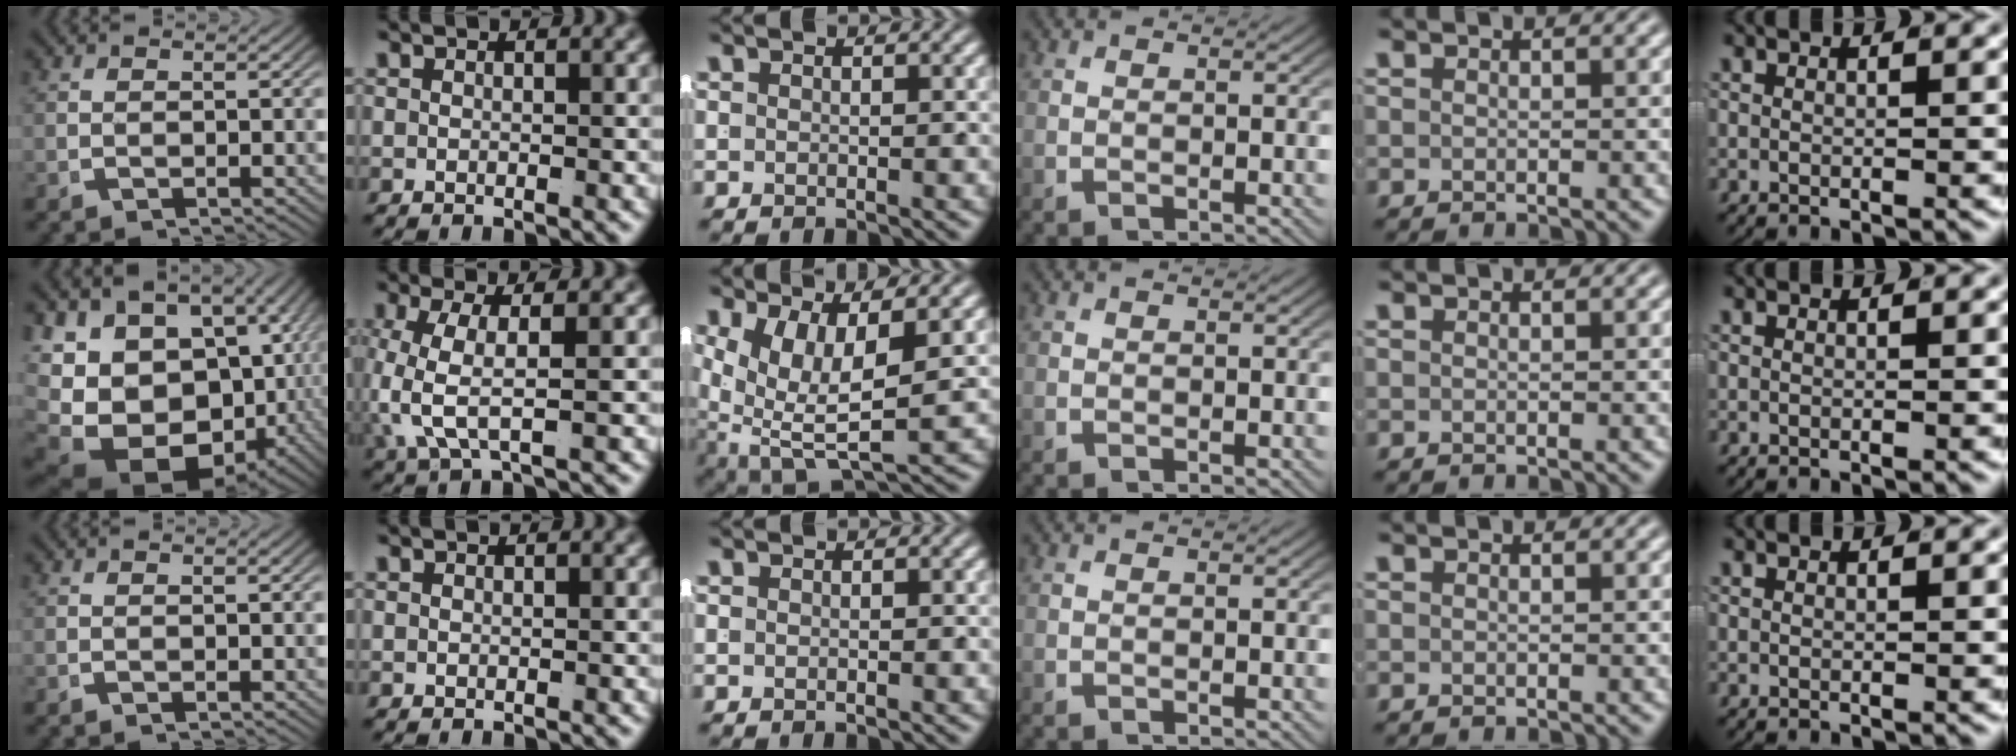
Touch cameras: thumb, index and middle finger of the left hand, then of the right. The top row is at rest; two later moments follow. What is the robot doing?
{"motion": "lift_and_place", "object": "shirt"}